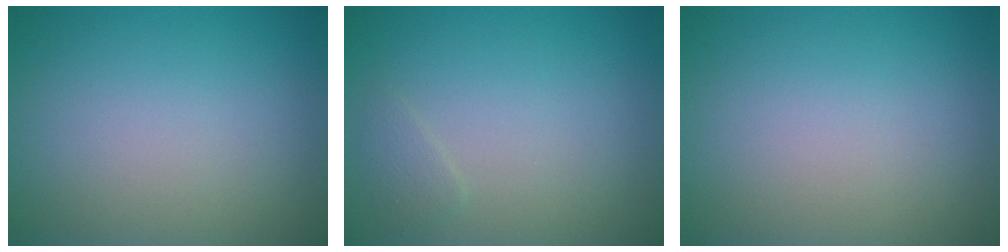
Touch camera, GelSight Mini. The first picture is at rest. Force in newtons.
{"total": 0.9, "press": 0.9, "slide": 0.0}
{"total": 0.0}